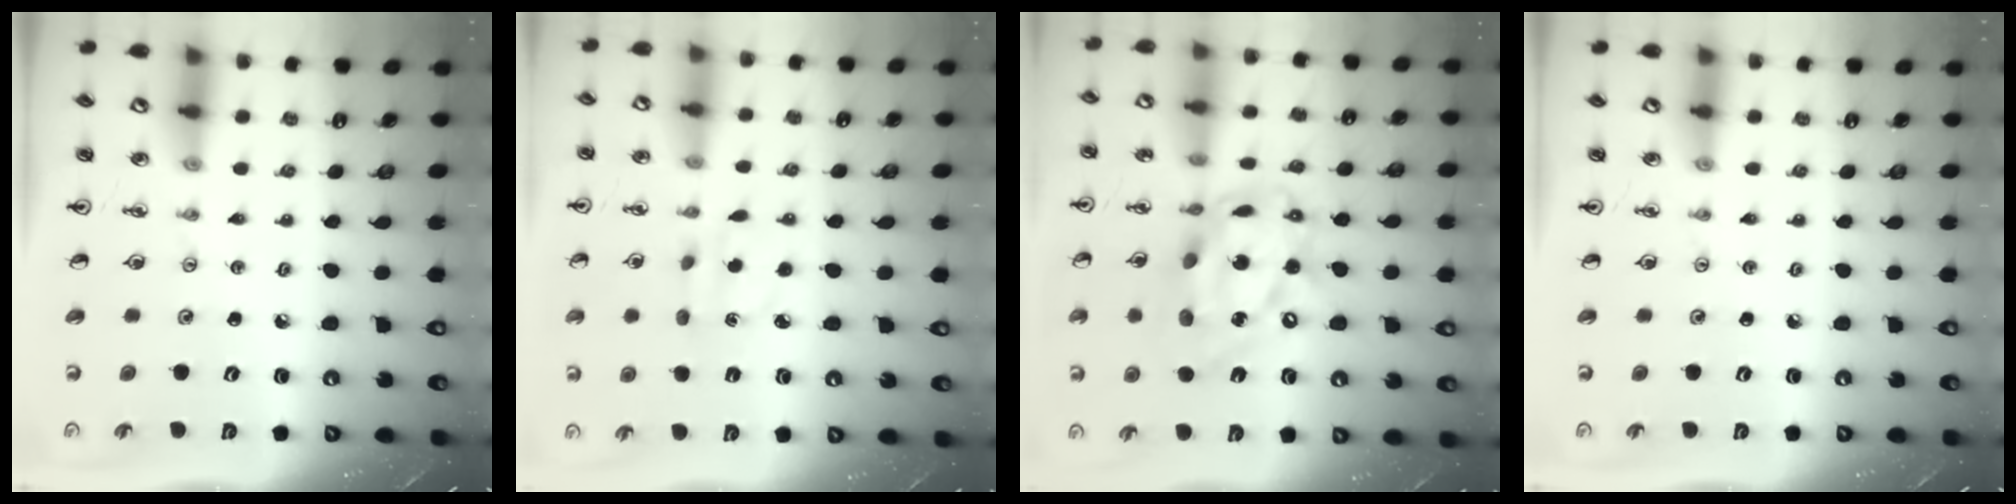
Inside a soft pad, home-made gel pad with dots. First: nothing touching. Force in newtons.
{"total": 2.3, "press": 2.1, "slide": 0.8}
{"total": 20.3, "press": 20.2, "slide": 1.6}
{"total": 0.0}